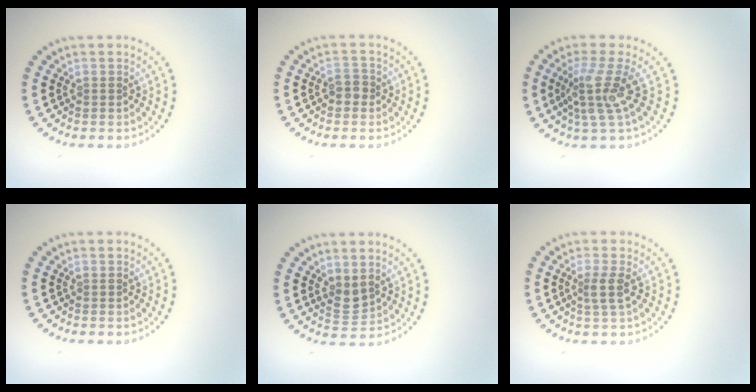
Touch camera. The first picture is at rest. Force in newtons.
{"total": 1.4, "press": 1.3, "slide": 0.3}
{"total": 3.5, "press": 2.5, "slide": 2.5}
{"total": 0.0}
{"total": 1.8, "press": 1.5, "slide": 1.0}
{"total": 1.7, "press": 1.4, "slide": 1.0}